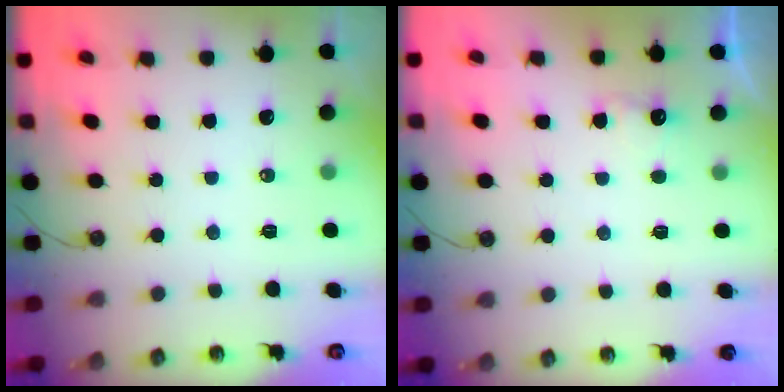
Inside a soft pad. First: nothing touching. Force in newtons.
{"total": 2.9, "press": 2.8, "slide": 0.9}